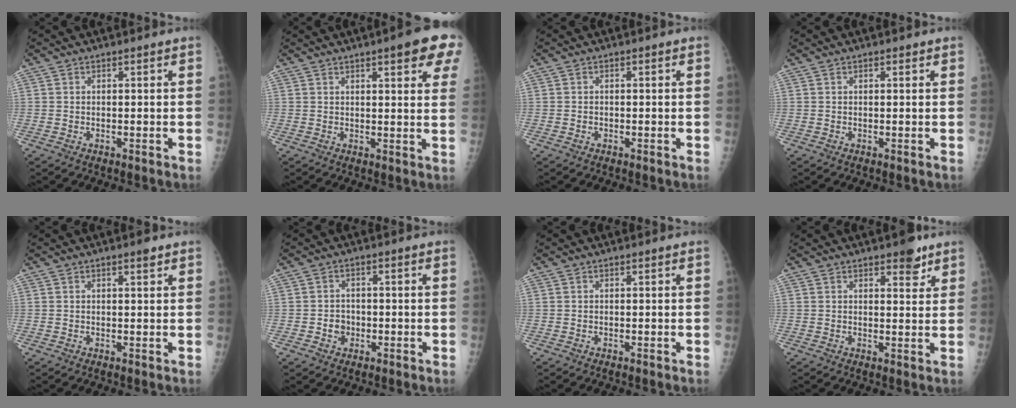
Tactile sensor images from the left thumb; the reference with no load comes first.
{"total": 10.0, "force": [5.3, 2.3, 8.2], "torque": [-0.072, -0.013, 0.059]}
{"total": 0.7, "force": [-0.4, 0.5, 0.0], "torque": [0.004, 0.005, -0.008]}
{"total": 0.5, "force": [0.3, 0.3, 0.4], "torque": [-0.004, -0.001, 0.003]}
{"total": 1.4, "force": [1.0, 0.3, 1.0], "torque": [-0.012, -0.004, 0.014]}
{"total": 2.9, "force": [-1.0, 2.6, 0.9], "torque": [0.005, 0.008, -0.018]}
{"total": 0.0}
{"total": 4.2, "force": [2.8, 1.8, 2.5], "torque": [-0.015, -0.015, 0.036]}